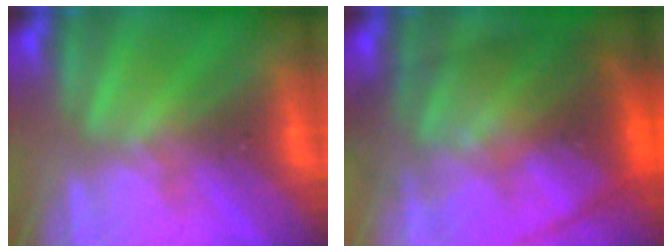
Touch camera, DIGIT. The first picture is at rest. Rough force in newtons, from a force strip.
{"total": 6.9}